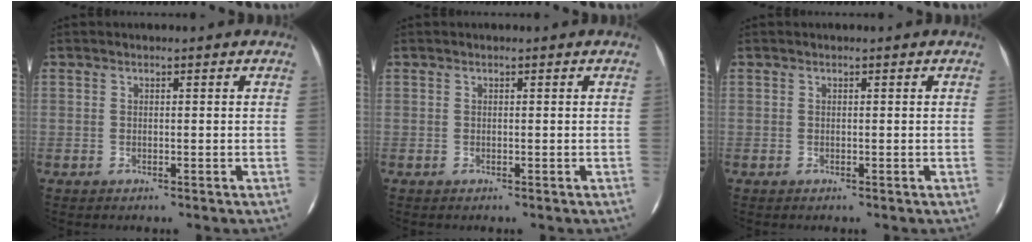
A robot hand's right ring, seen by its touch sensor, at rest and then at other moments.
{"total": 0.0}
{"total": 0.0}